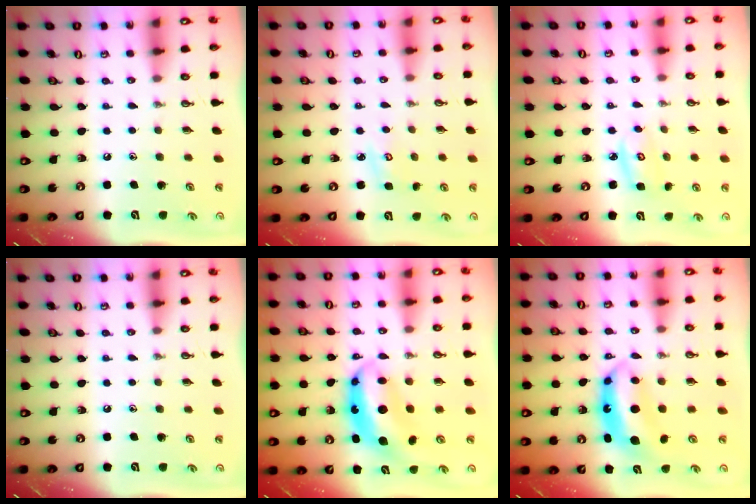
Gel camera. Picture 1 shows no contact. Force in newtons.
{"total": 3.4, "press": 3.4, "slide": 0.3}
{"total": 3.7, "press": 3.7, "slide": 0.3}
{"total": 0.0}
{"total": 8.2, "press": 8.1, "slide": 1.1}
{"total": 7.6, "press": 7.5, "slide": 0.7}